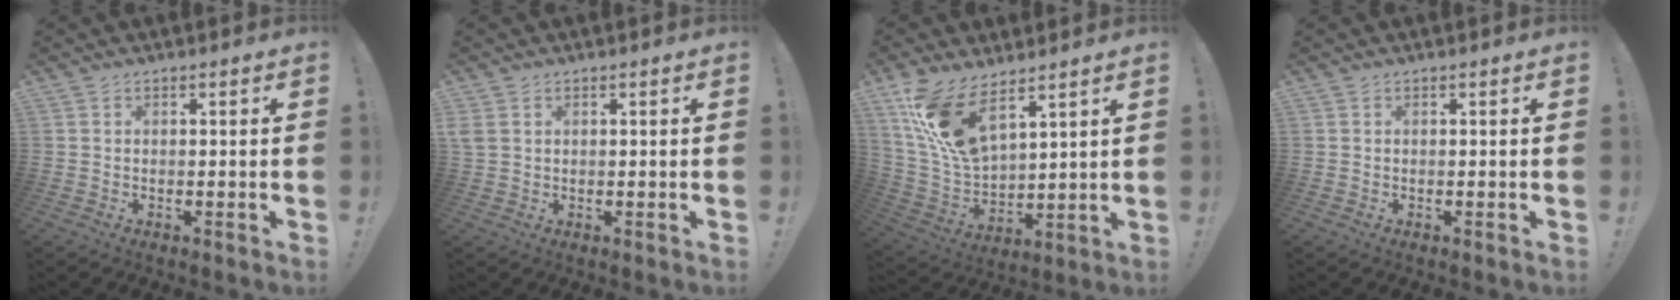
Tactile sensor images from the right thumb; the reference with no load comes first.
{"total": 2.6, "force": [1.1, 1.9, 1.4], "torque": [-0.036, 0.006, 0.025]}
{"total": 15.6, "force": [10.5, 6.1, 9.8], "torque": [-0.206, -0.067, 0.194]}
{"total": 0.0}